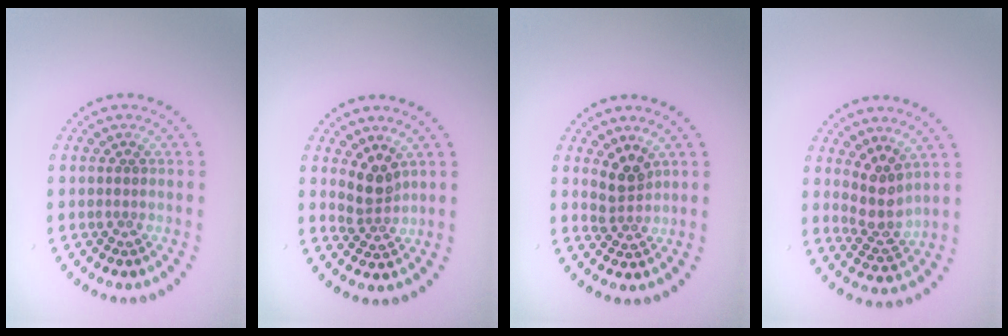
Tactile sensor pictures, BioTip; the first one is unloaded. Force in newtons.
{"total": 2.5, "press": 1.9, "slide": 1.5}
{"total": 2.3, "press": 1.8, "slide": 1.4}
{"total": 3.0, "press": 2.4, "slide": 1.8}